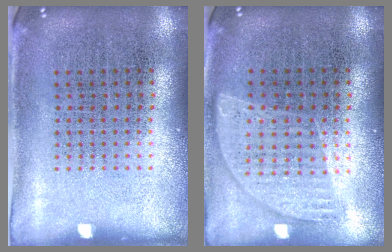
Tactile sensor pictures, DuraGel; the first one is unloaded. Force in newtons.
{"total": 0.8, "press": 0.8, "slide": 0.2}